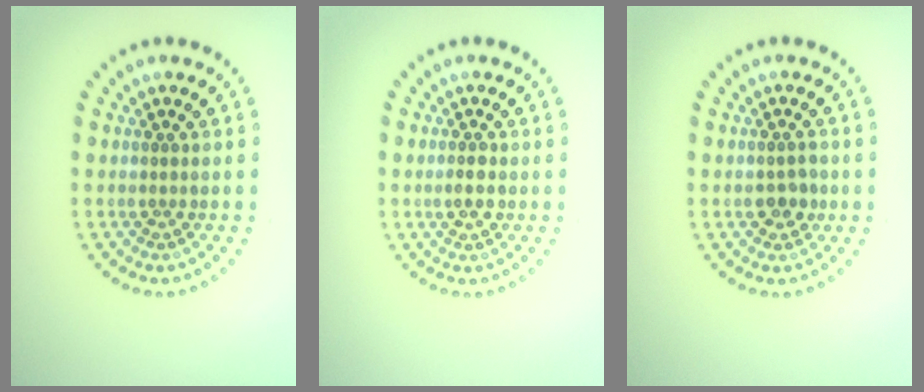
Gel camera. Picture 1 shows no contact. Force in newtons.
{"total": 1.3, "press": 1.3, "slide": 0.1}
{"total": 1.7, "press": 1.7, "slide": 0.1}